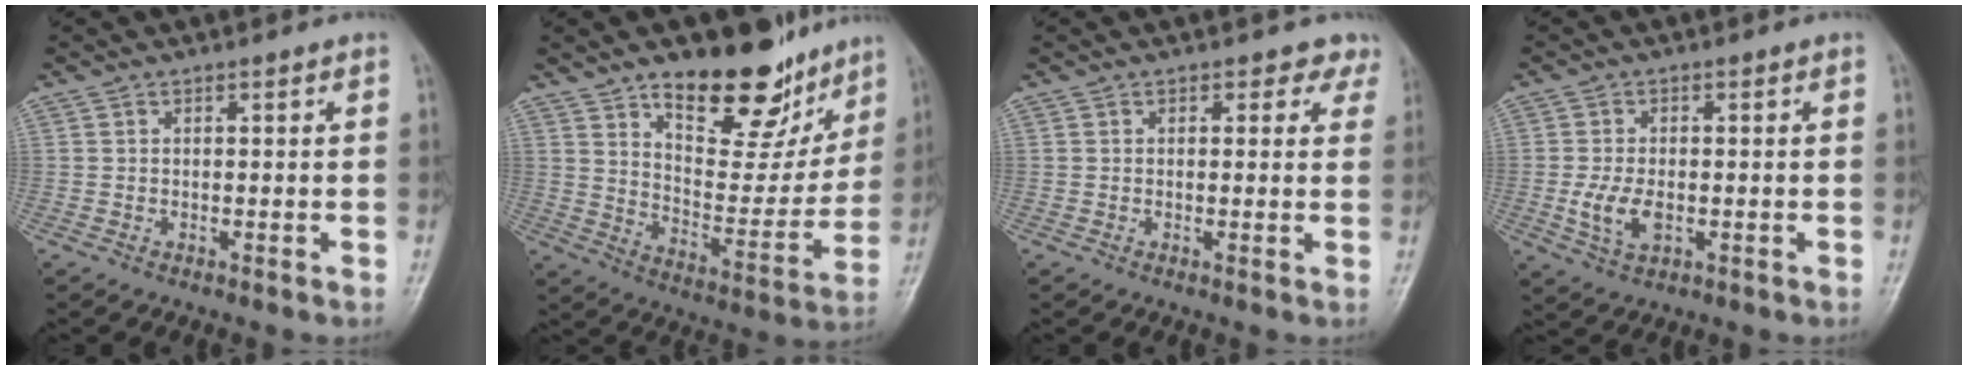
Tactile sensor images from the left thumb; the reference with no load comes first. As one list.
[{"total": 21.2, "force": [14.3, 9.6, 12.4], "torque": [-0.124, -0.088, 0.221]}, {"total": 3.1, "force": [2.4, 2.0, 0.6], "torque": [0.027, -0.011, 0.010]}, {"total": 5.7, "force": [-1.0, 3.3, 4.5], "torque": [-0.094, -0.006, -0.016]}]